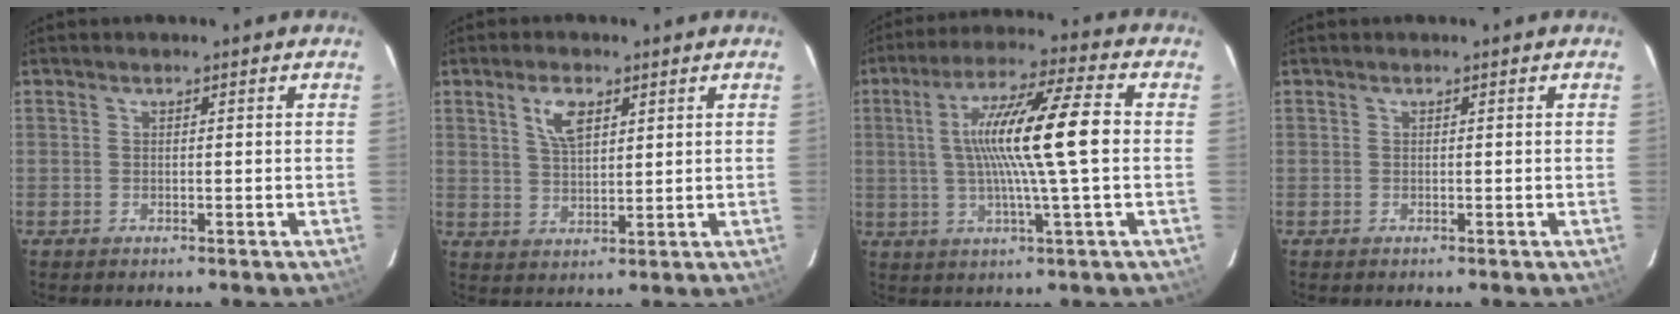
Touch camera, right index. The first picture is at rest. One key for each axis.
{"total": 5.6, "fx": 2.7, "fy": 2.6, "fz": 4.2, "tx": -0.077, "ty": 0.008, "tz": 0.055}
{"total": 14.2, "fx": 0.4, "fy": -0.1, "fz": 14.2, "tx": -0.255, "ty": 0.010, "tz": 0.007}
{"total": 0.0}